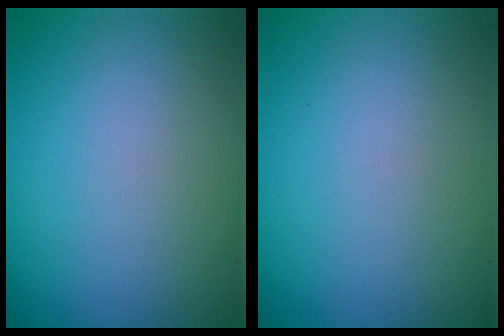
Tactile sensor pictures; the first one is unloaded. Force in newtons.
{"total": 0.0}